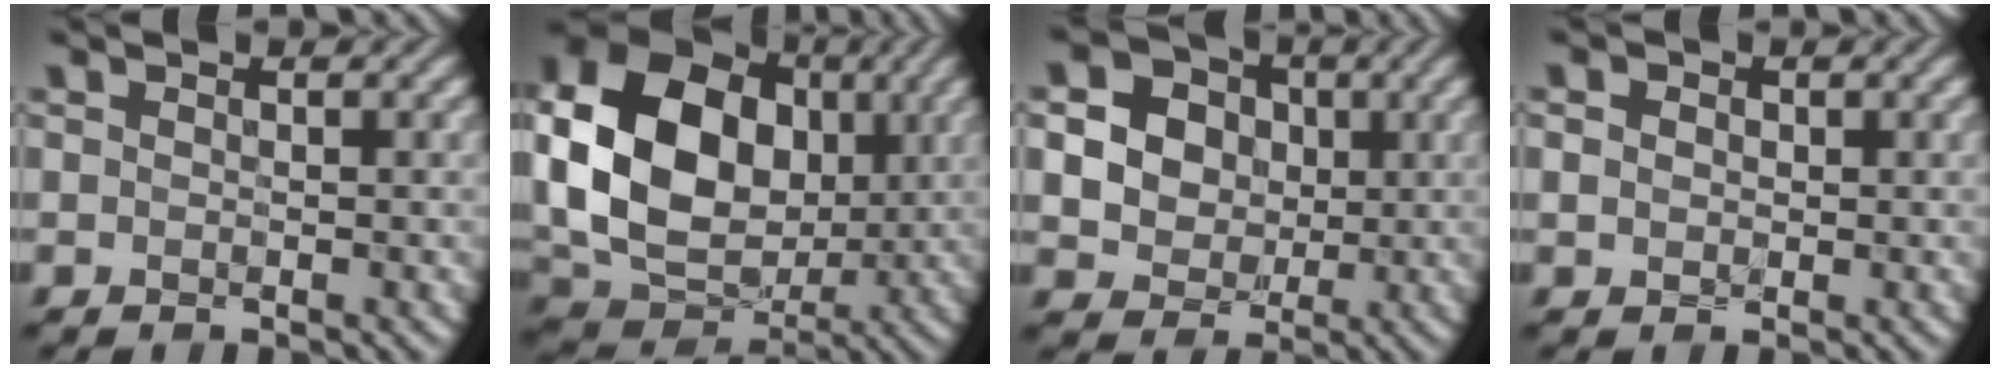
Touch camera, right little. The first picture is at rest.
{"total": 15.8, "force": [0.8, 12.2, 10.0], "torque": [-0.201, 0.010, 0.017]}
{"total": 11.6, "force": [3.1, 9.9, 5.3], "torque": [-0.138, 0.022, 0.060]}
{"total": 1.1, "force": [0.2, 1.1, 0.3], "torque": [-0.015, 0.001, 0.006]}